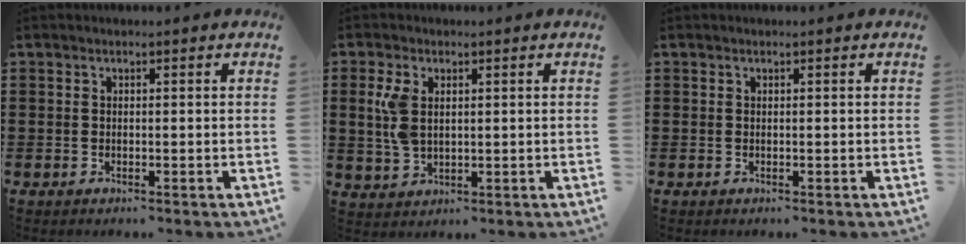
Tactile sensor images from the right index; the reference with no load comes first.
{"total": 4.9, "force": [1.2, 2.8, 3.8], "torque": [-0.097, 0.003, 0.016]}
{"total": 0.0}